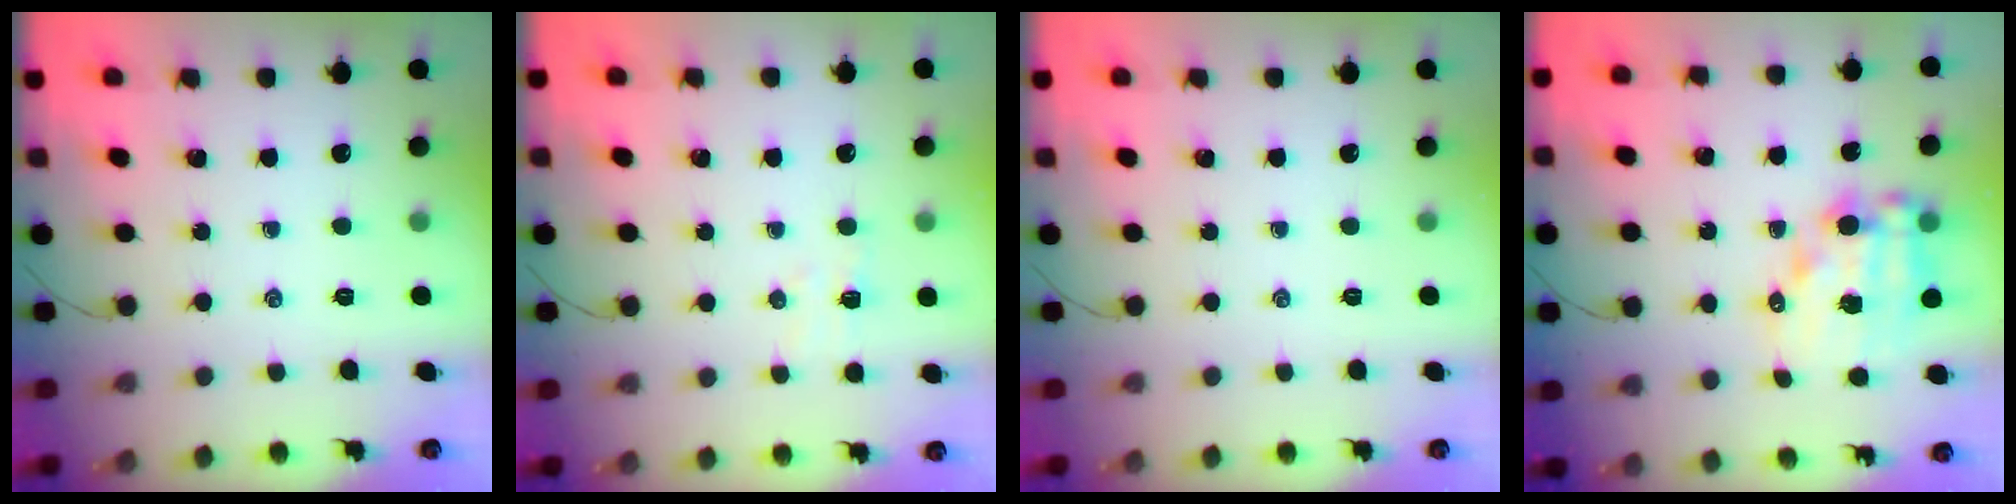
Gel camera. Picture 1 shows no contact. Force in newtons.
{"total": 3.7, "press": 3.6, "slide": 0.8}
{"total": 0.0}
{"total": 13.3, "press": 12.9, "slide": 3.3}